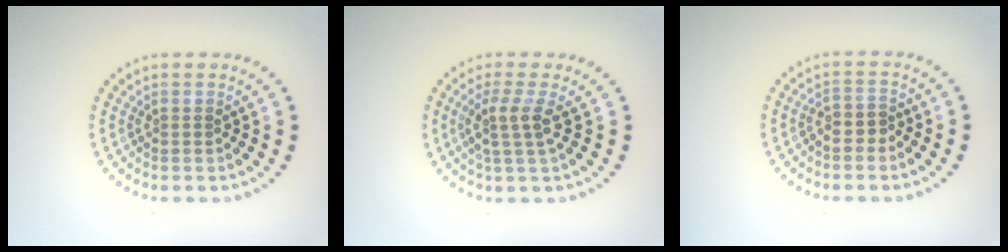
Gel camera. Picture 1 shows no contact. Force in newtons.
{"total": 2.5, "press": 1.9, "slide": 1.6}
{"total": 1.3, "press": 1.1, "slide": 0.7}